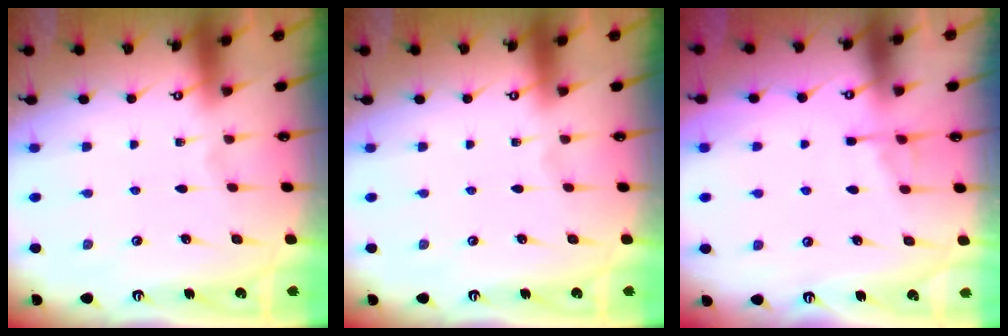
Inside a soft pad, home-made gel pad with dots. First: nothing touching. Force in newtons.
{"total": 0.0}
{"total": 3.9, "press": 3.9, "slide": 0.6}